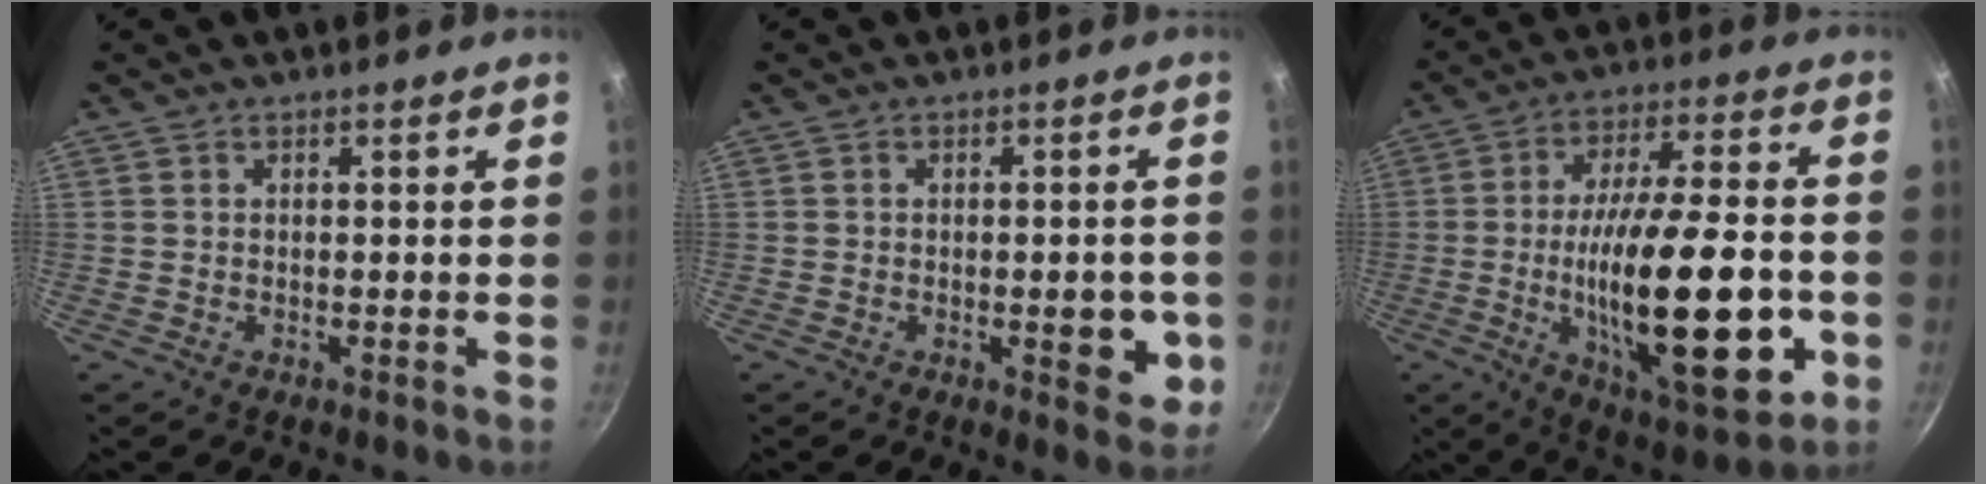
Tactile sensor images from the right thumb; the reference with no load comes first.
{"total": 7.0, "force": [-1.5, 3.2, 6.1], "torque": [-0.051, 0.003, -0.018]}
{"total": 26.7, "force": [-5.4, 9.0, 24.5], "torque": [-0.386, 0.011, -0.076]}